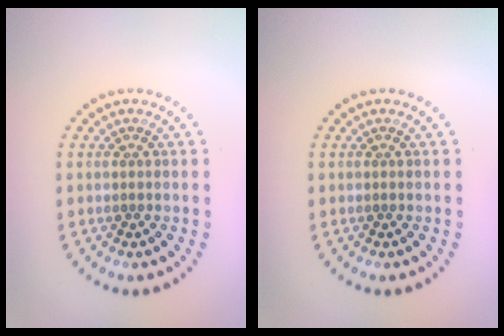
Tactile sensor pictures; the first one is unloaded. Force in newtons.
{"total": 0.0}